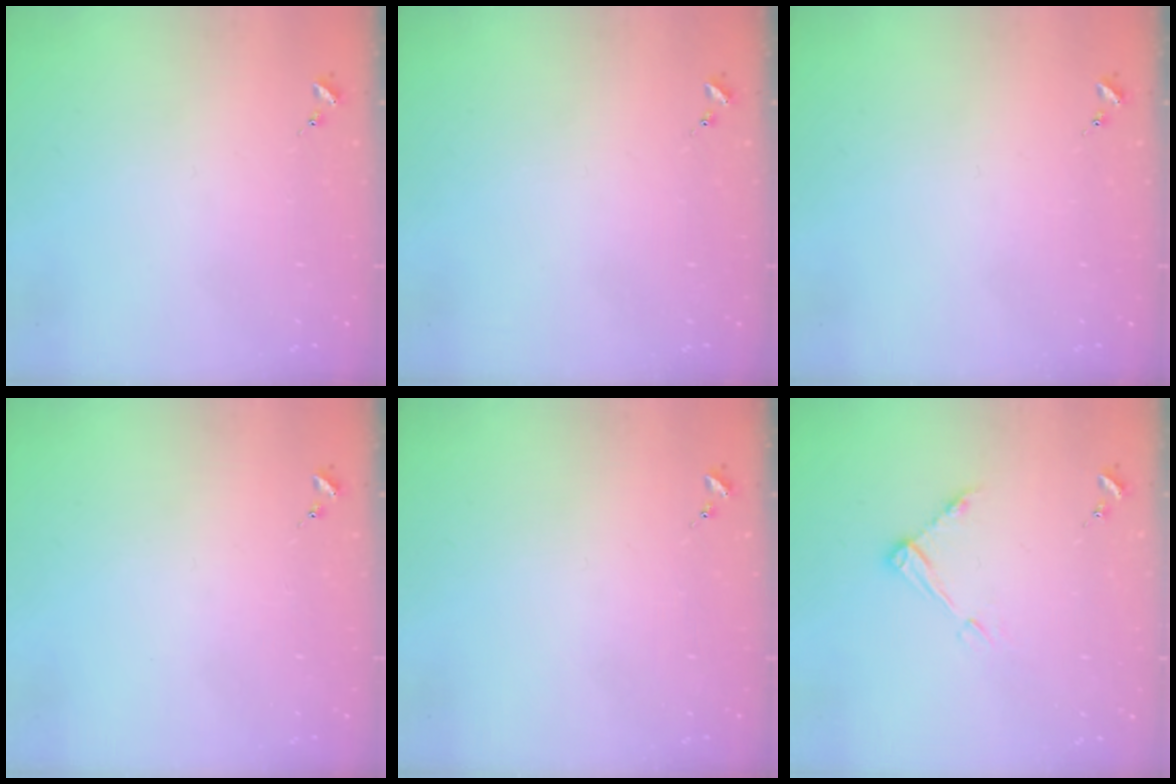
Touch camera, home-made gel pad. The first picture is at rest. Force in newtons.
{"total": 0.0}
{"total": 0.0}
{"total": 0.0}
{"total": 0.0}
{"total": 6.5, "press": 6.4, "slide": 0.5}